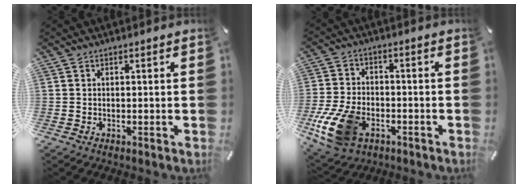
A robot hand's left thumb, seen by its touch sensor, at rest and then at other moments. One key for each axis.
{"total": 14.0, "fx": -5.6, "fy": 9.1, "fz": 9.1, "tx": -0.191, "ty": 0.025, "tz": -0.096}